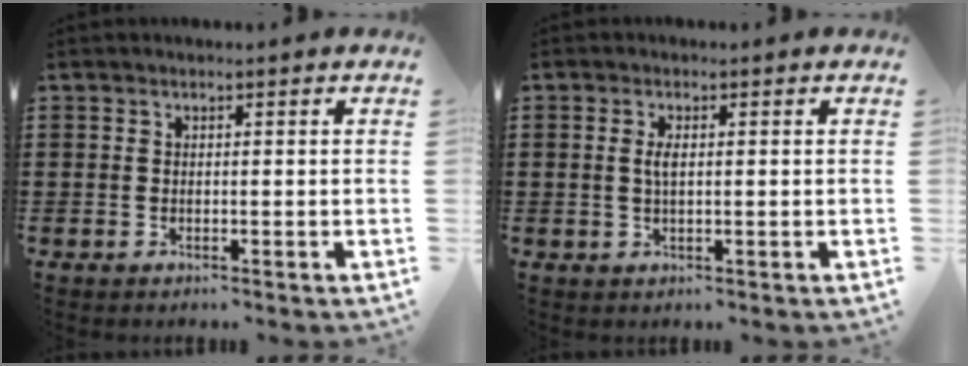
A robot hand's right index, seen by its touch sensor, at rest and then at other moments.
{"total": 1.9, "force": [0.2, 0.6, 1.8], "torque": [-0.035, 0.003, 0.002]}